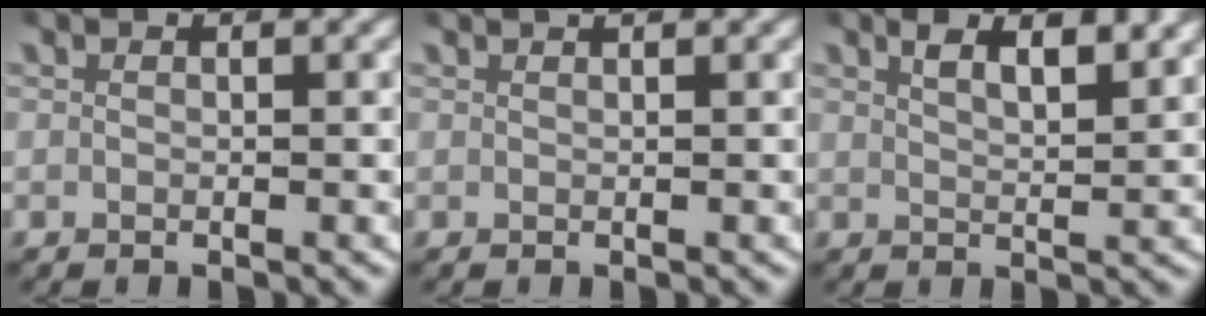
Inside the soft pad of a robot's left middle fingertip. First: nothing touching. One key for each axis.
{"total": 1.0, "fx": 0.9, "fy": 0.0, "fz": 0.5, "tx": -0.001, "ty": 0.005, "tz": 0.011}
{"total": 3.5, "fx": 2.3, "fy": 1.0, "fz": 2.5, "tx": -0.034, "ty": -0.004, "tz": 0.040}